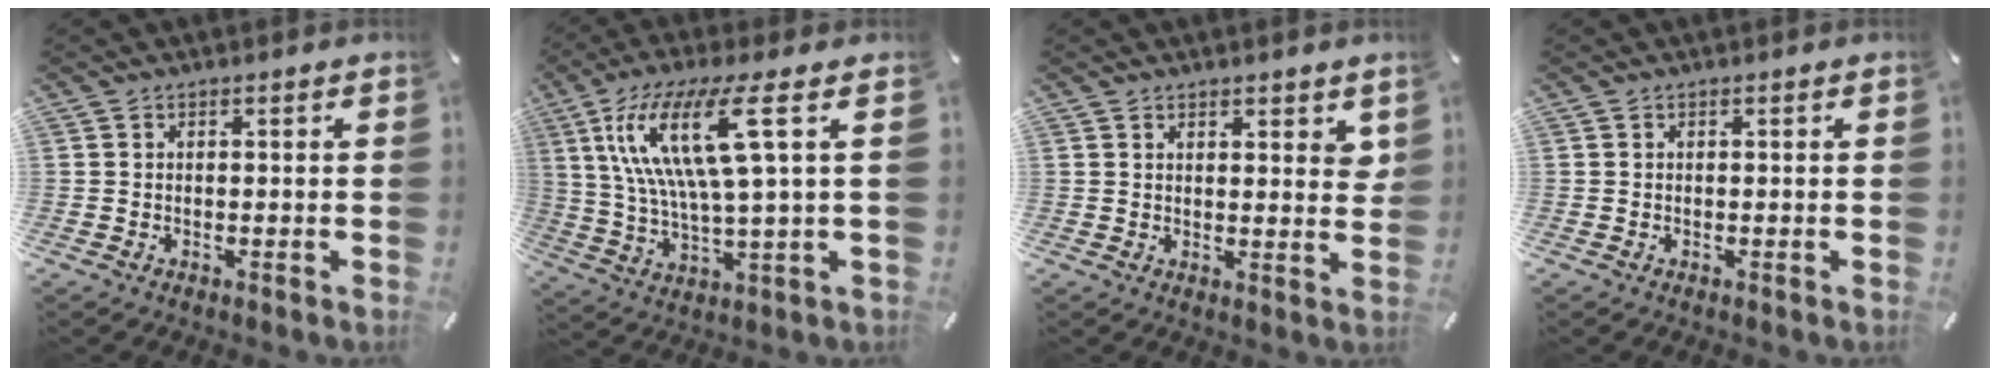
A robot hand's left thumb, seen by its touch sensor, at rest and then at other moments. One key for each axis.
{"total": 17.4, "fx": 5.9, "fy": 3.7, "fz": 16.0, "tx": -0.341, "ty": -0.004, "tz": 0.086}
{"total": 3.8, "fx": 2.9, "fy": 1.5, "fz": 2.0, "tx": -0.020, "ty": -0.021, "tz": 0.048}
{"total": 0.0}